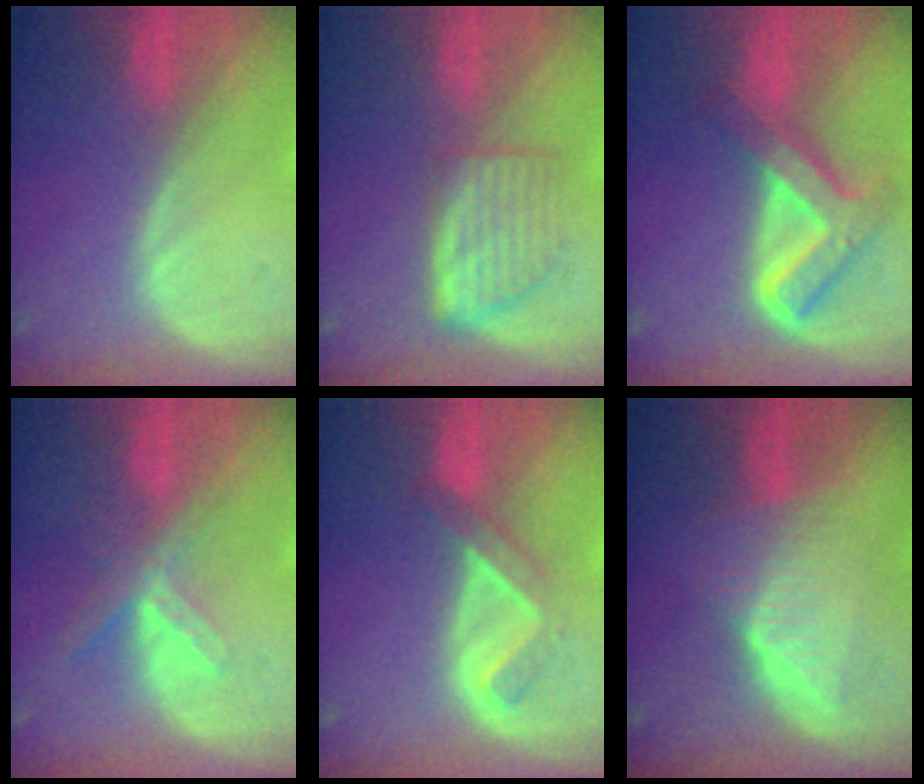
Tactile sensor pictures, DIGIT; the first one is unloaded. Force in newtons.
{"total": 5.9, "press": 5.4, "slide": 2.4}
{"total": 8.2, "press": 8.2, "slide": 0.7}
{"total": 5.7, "press": 5.0, "slide": 2.8}
{"total": 5.1, "press": 4.3, "slide": 2.7}
{"total": 6.5, "press": 6.5, "slide": 0.6}